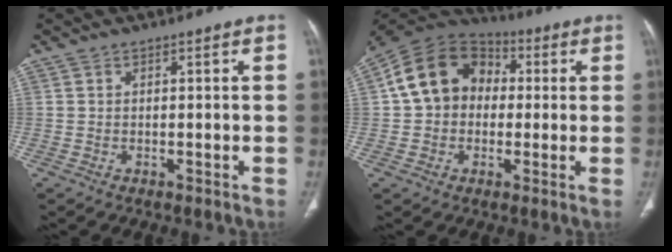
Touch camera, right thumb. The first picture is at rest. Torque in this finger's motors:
{"motor_torque": [0.11, 0.29, 1.40, -0.06, 0.08]}